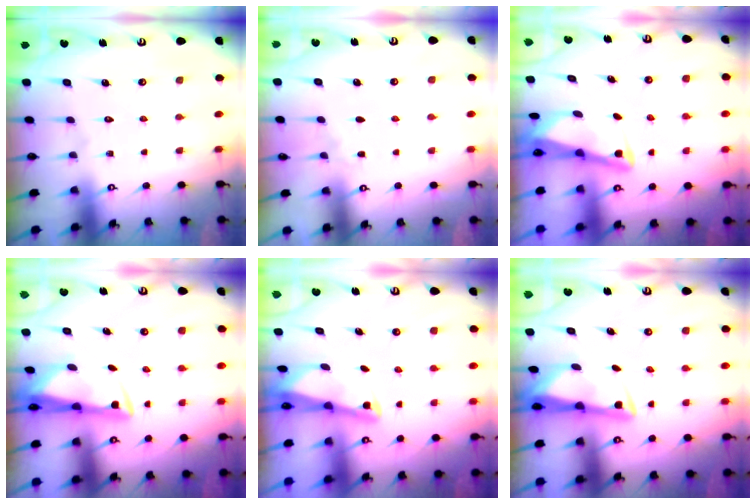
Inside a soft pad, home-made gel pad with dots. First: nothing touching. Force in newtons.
{"total": 2.8, "press": 2.7, "slide": 0.4}
{"total": 2.9, "press": 2.9, "slide": 0.4}
{"total": 2.9, "press": 2.7, "slide": 0.9}
{"total": 2.1, "press": 2.1, "slide": 0.3}
{"total": 3.1, "press": 3.1, "slide": 0.5}